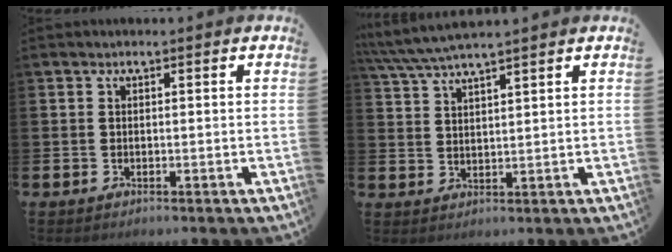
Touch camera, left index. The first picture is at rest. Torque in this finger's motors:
{"motor_torque": [0.08, -0.15, 0.80, 0.21]}